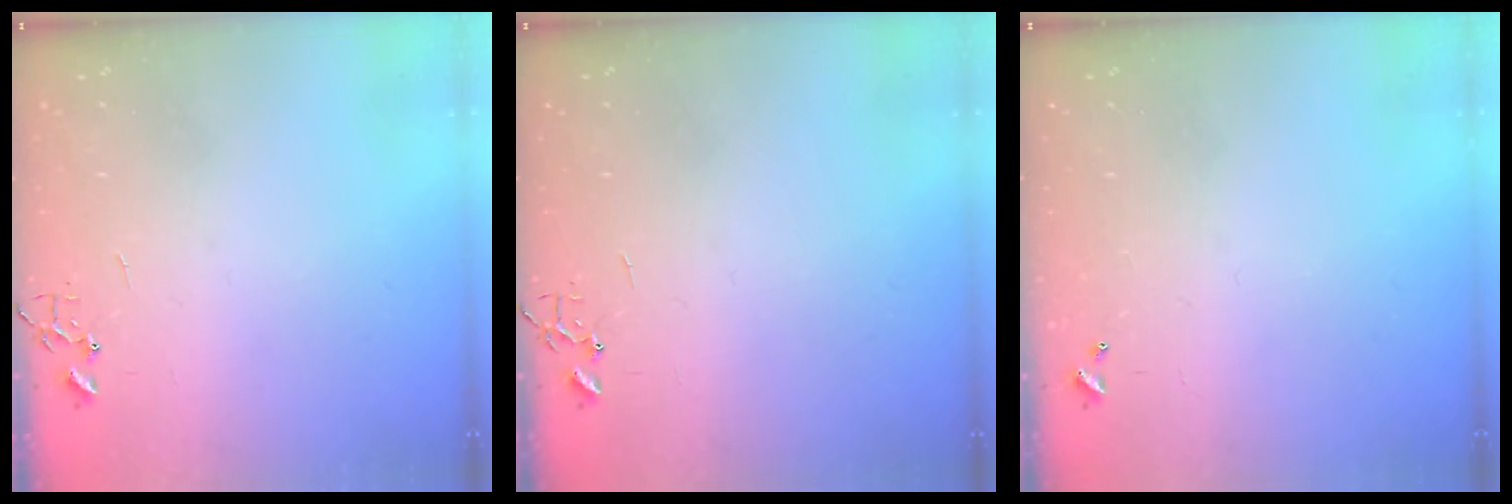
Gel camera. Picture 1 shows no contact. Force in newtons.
{"total": 0.0}
{"total": 0.0}